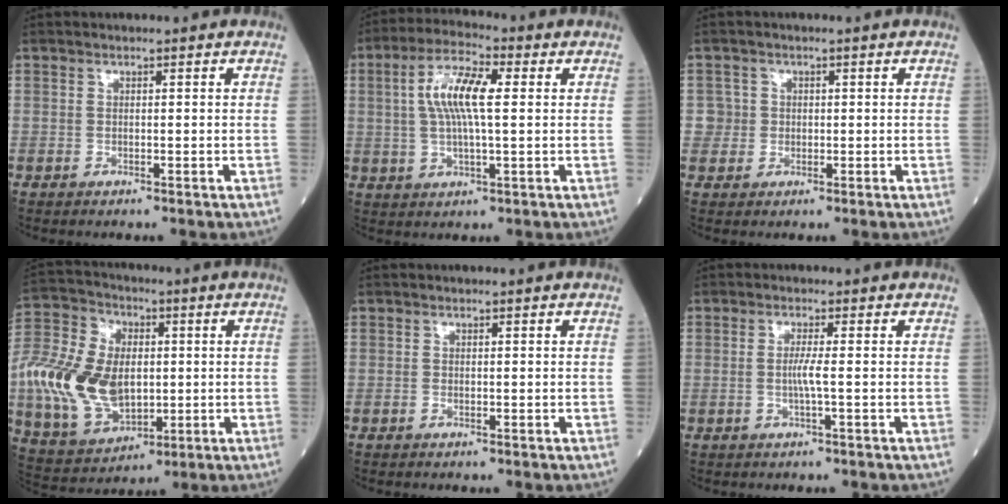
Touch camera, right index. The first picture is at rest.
{"total": 9.0, "force": [1.8, 2.1, 8.6], "torque": [-0.176, 0.015, 0.033]}
{"total": 2.3, "force": [0.2, 2.3, -0.3], "torque": [0.018, 0.007, 0.002]}
{"total": 17.3, "force": [-0.8, 11.1, 13.3], "torque": [-0.308, 0.015, -0.002]}
{"total": 0.0}
{"total": 2.1, "force": [-0.2, -0.5, 2.0], "torque": [-0.042, -0.001, -0.004]}